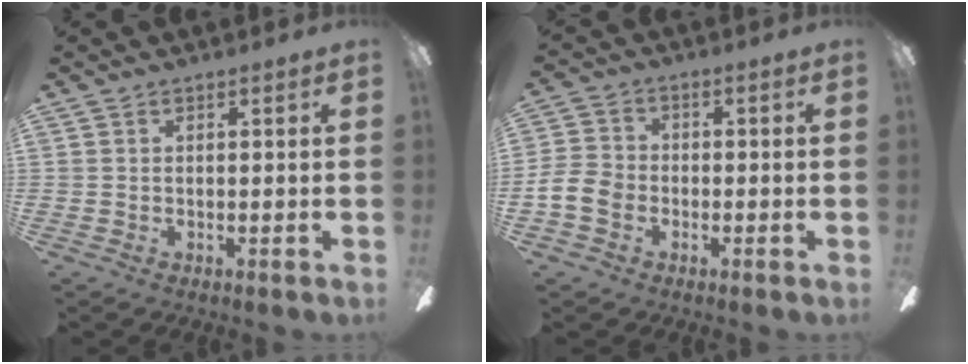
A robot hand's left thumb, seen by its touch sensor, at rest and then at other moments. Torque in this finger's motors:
{"motor_torque": [-0.29, 0.33, 0.13, -0.14, 0.03]}